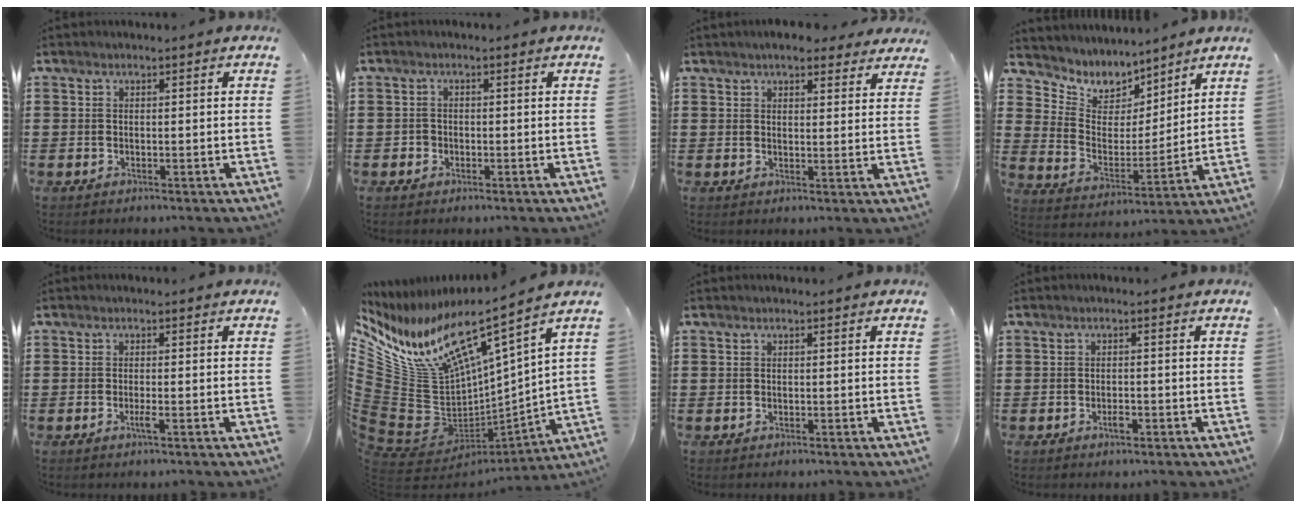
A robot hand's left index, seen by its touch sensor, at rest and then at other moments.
{"total": 1.1, "force": [-0.4, 1.0, 0.2], "torque": [-0.007, 0.004, -0.011]}
{"total": 4.3, "force": [3.9, 1.1, 1.5], "torque": [-0.031, -0.006, 0.072]}
{"total": 6.3, "force": [5.6, 2.8, -0.5], "torque": [-0.037, -0.049, 0.100]}
{"total": 1.5, "force": [-0.6, -0.1, 1.4], "torque": [-0.032, -0.008, -0.012]}
{"total": 12.2, "force": [7.2, 6.2, 7.6], "torque": [-0.204, -0.065, 0.122]}
{"total": 0.0}
{"total": 1.5, "force": [-0.7, 0.6, 1.1], "torque": [-0.024, 0.000, -0.013]}